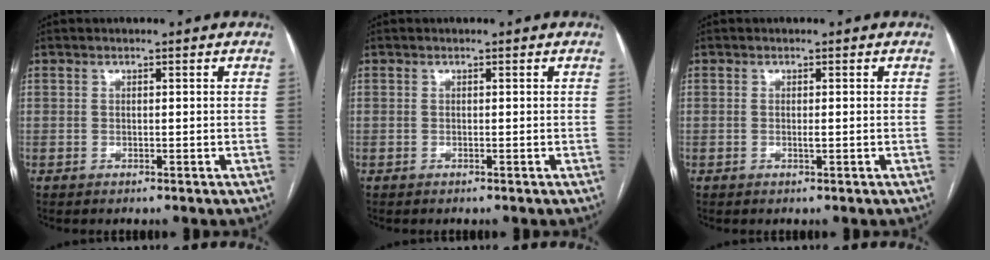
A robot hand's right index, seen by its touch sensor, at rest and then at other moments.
{"total": 0.0}
{"total": 0.7, "force": [-0.1, 0.1, 0.7], "torque": [-0.014, -0.001, -0.001]}